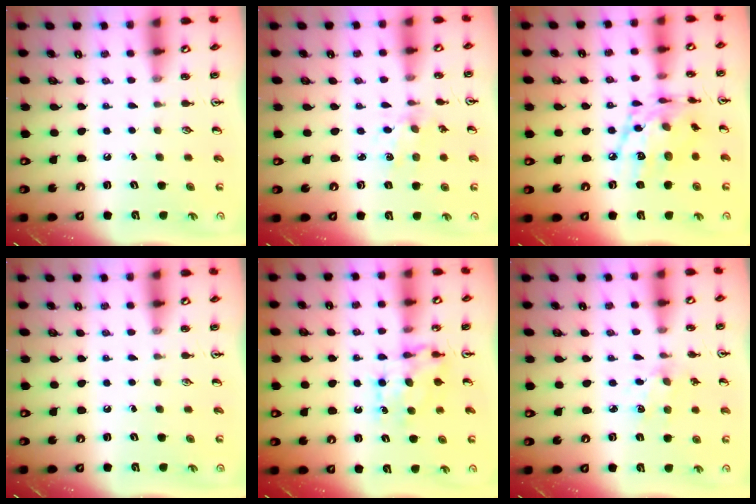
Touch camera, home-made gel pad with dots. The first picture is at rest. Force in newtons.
{"total": 1.9, "press": 1.9, "slide": 0.2}
{"total": 14.9, "press": 14.9, "slide": 0.9}
{"total": 0.0}
{"total": 7.1, "press": 7.1, "slide": 0.7}
{"total": 2.5, "press": 2.5, "slide": 0.2}